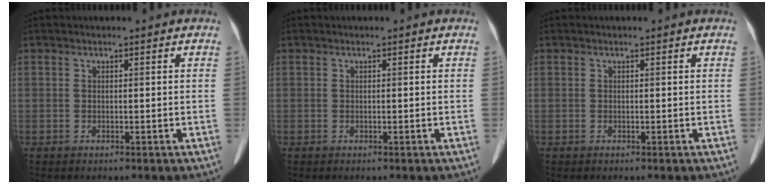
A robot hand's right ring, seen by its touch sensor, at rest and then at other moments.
{"total": 0.0}
{"total": 0.0}